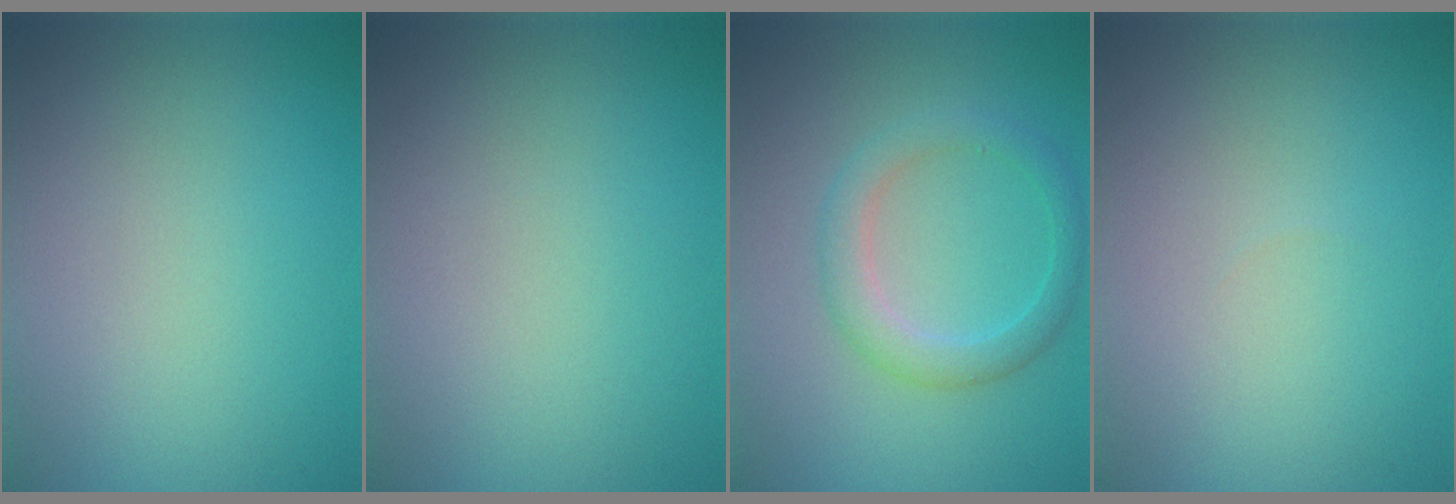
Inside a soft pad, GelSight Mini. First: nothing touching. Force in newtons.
{"total": 0.0}
{"total": 2.8, "press": 2.8, "slide": 0.0}
{"total": 0.0}